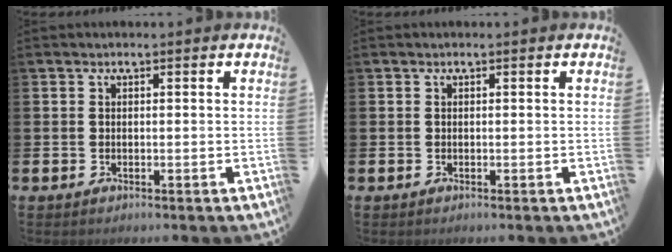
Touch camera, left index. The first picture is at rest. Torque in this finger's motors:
{"motor_torque": [0.00, 0.00, 0.00, 0.01]}